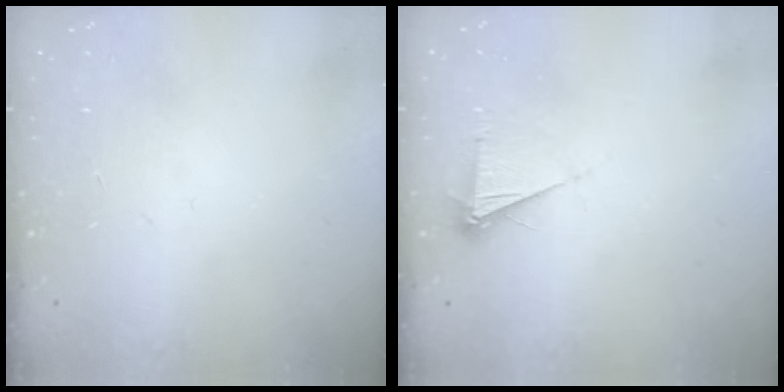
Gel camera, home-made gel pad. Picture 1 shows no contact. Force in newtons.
{"total": 3.4, "press": 3.3, "slide": 0.5}